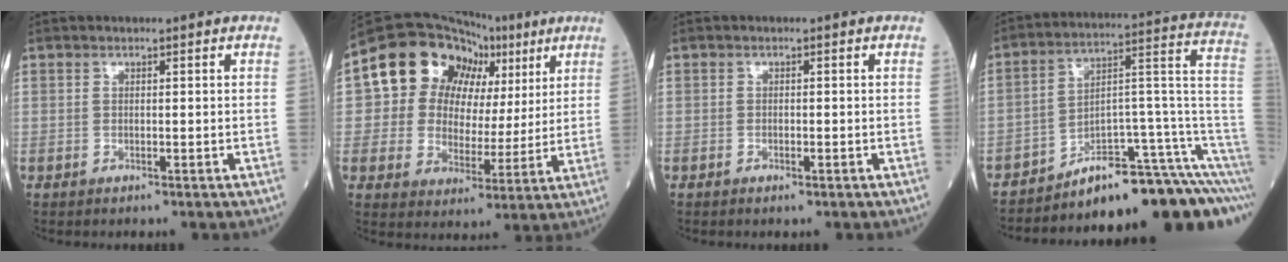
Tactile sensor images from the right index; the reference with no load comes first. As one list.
[{"total": 15.5, "force": [7.2, 11.7, 7.1], "torque": [-0.089, 0.055, 0.111]}, {"total": 0.7, "force": [-0.4, 0.2, 0.6], "torque": [-0.011, 0.000, -0.003]}, {"total": 15.6, "force": [-11.5, 2.3, 10.3], "torque": [-0.073, 0.086, -0.164]}]